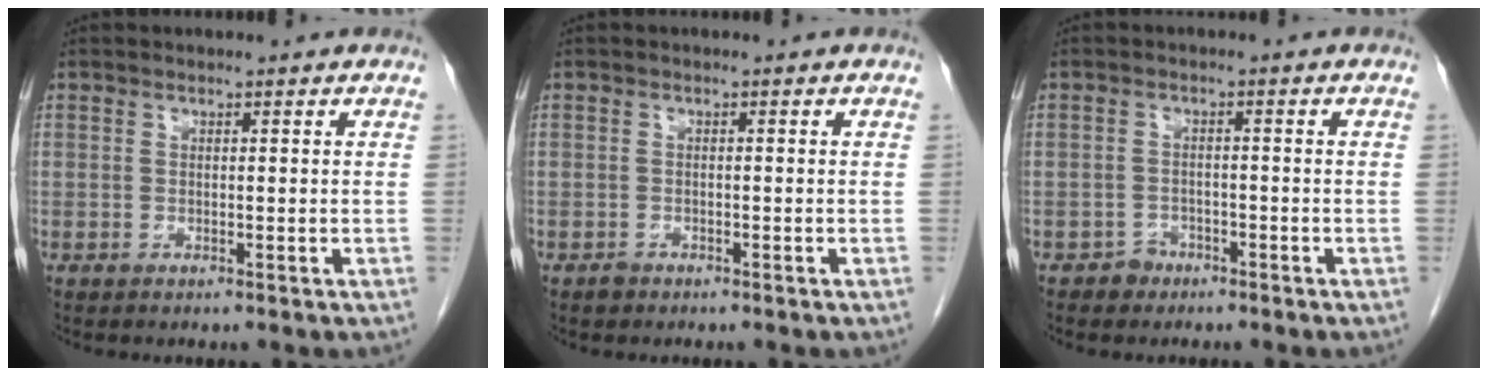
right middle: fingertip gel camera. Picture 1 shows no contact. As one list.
[{"total": 1.0, "force": [-0.8, 0.7, 0.1], "torque": [-0.002, 0.002, -0.013]}, {"total": 2.2, "force": [-1.6, 1.6, 0.1], "torque": [-0.002, 0.009, -0.027]}]